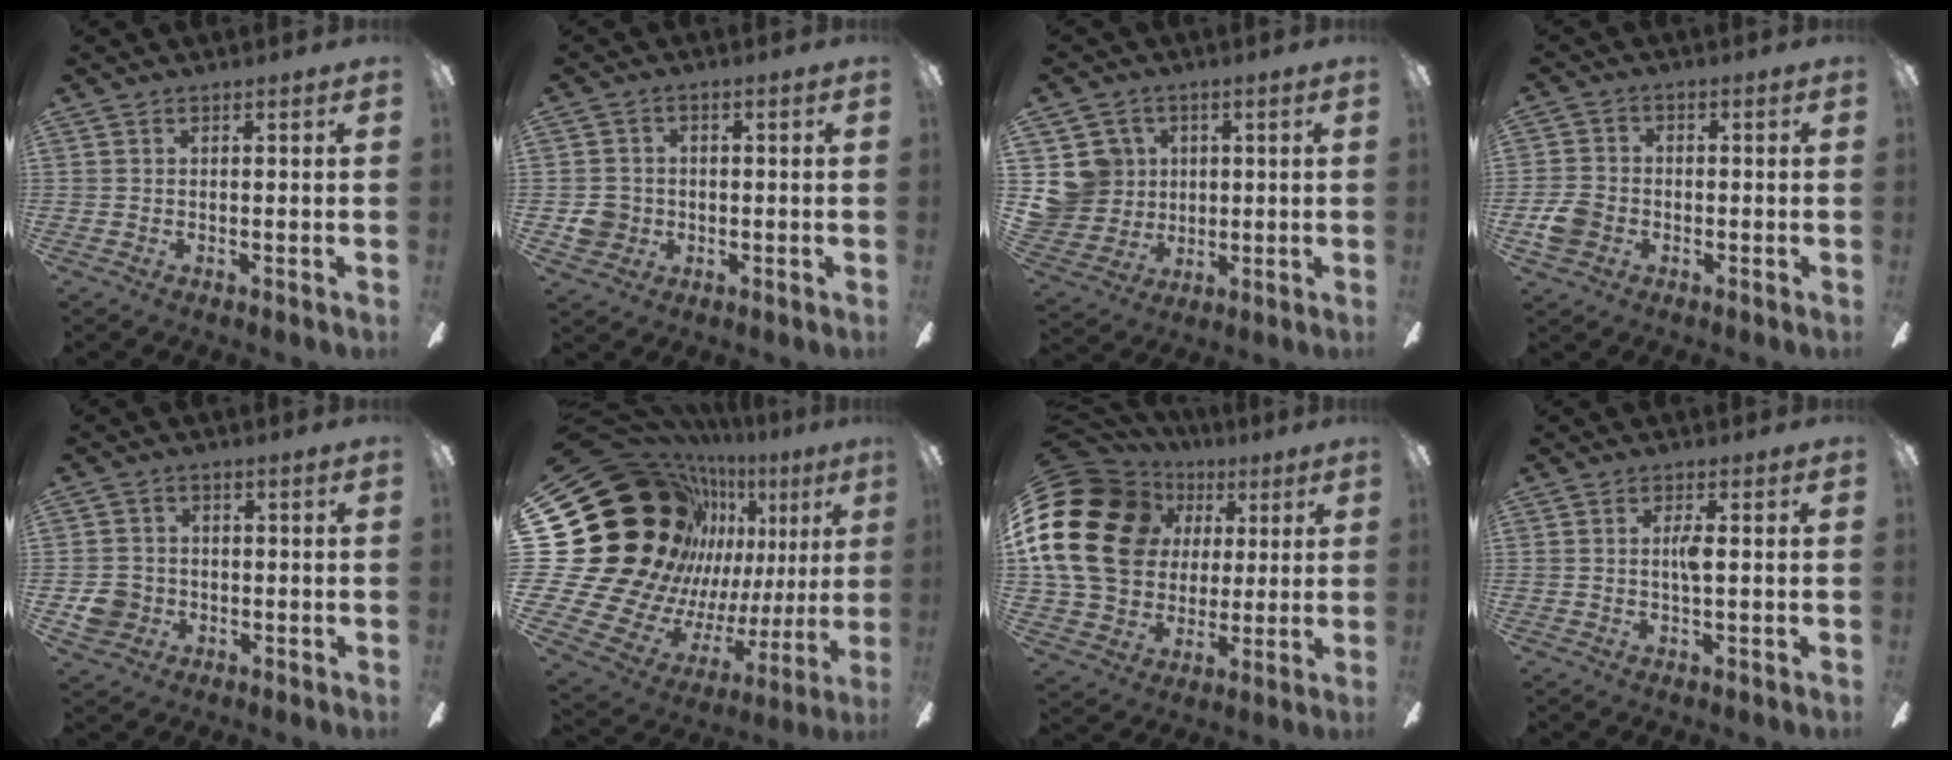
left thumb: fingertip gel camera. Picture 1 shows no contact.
{"total": 5.2, "force": [-1.1, 4.9, 1.3], "torque": [-0.016, 0.009, -0.018]}
{"total": 9.4, "force": [2.0, 9.1, 1.1], "torque": [-0.053, -0.002, 0.049]}
{"total": 5.7, "force": [-2.2, 4.5, 2.7], "torque": [-0.061, 0.016, -0.041]}
{"total": 5.9, "force": [-1.6, 5.5, 1.5], "torque": [-0.027, 0.012, -0.027]}
{"total": 34.3, "force": [10.9, 24.8, 21.0], "torque": [-0.367, -0.133, 0.288]}
{"total": 23.2, "force": [4.6, 19.3, 12.1], "torque": [-0.248, -0.005, 0.104]}
{"total": 2.9, "force": [0.3, 0.6, 2.8], "torque": [-0.055, 0.002, 0.002]}